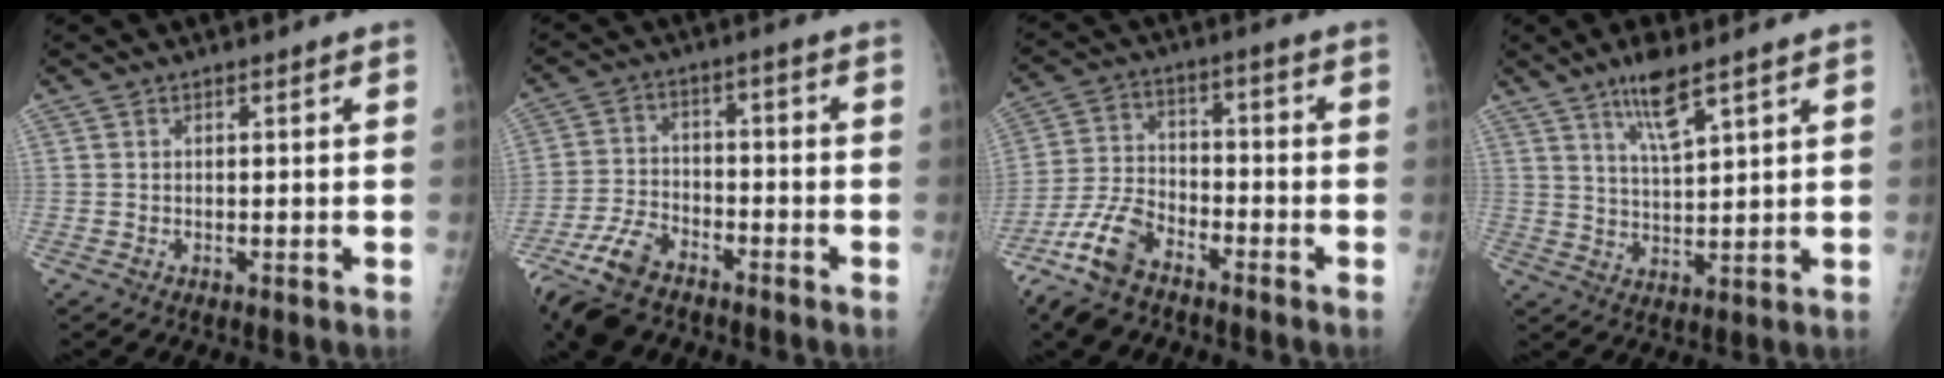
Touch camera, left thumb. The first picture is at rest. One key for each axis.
{"total": 11.6, "fx": -8.5, "fy": 5.5, "fz": 5.8, "tx": -0.122, "ty": 0.023, "tz": -0.158}
{"total": 11.0, "fx": -7.6, "fy": 5.2, "fz": 6.0, "tx": -0.126, "ty": 0.034, "tz": -0.153}
{"total": 7.4, "fx": 4.8, "fy": 1.6, "fz": 5.4, "tx": -0.096, "ty": -0.028, "tz": 0.092}